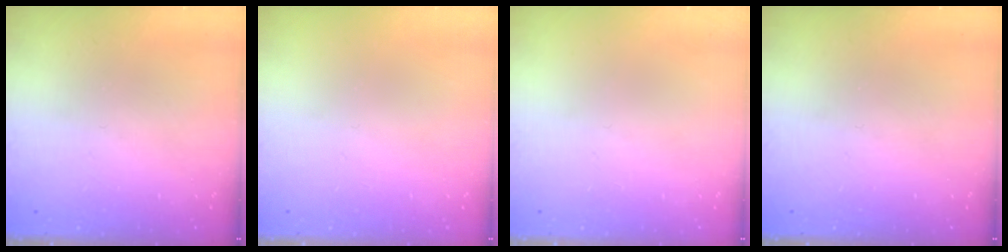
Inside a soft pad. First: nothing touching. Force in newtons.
{"total": 0.0}
{"total": 0.0}
{"total": 0.0}